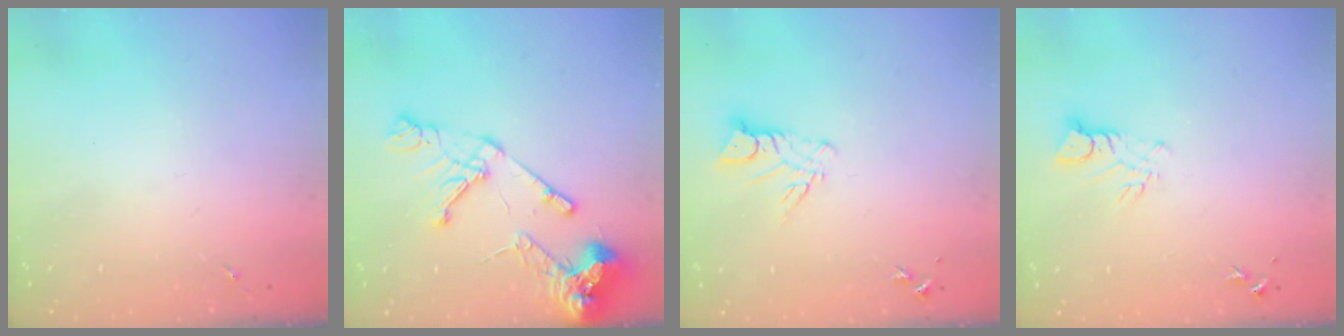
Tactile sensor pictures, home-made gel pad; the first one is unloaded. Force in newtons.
{"total": 14.1, "press": 14.0, "slide": 1.9}
{"total": 7.0, "press": 7.0, "slide": 0.7}
{"total": 4.8, "press": 4.8, "slide": 0.5}